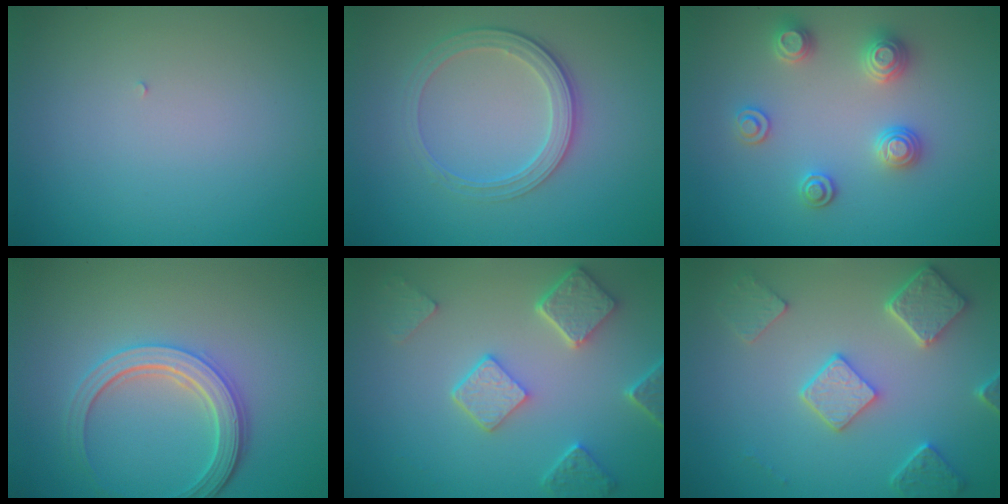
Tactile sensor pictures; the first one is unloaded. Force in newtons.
{"total": 3.0, "press": 2.6, "slide": 1.4}
{"total": 2.9, "press": 2.8, "slide": 0.6}
{"total": 4.2, "press": 3.4, "slide": 2.4}
{"total": 4.9, "press": 3.8, "slide": 3.0}
{"total": 4.9, "press": 3.9, "slide": 2.9}